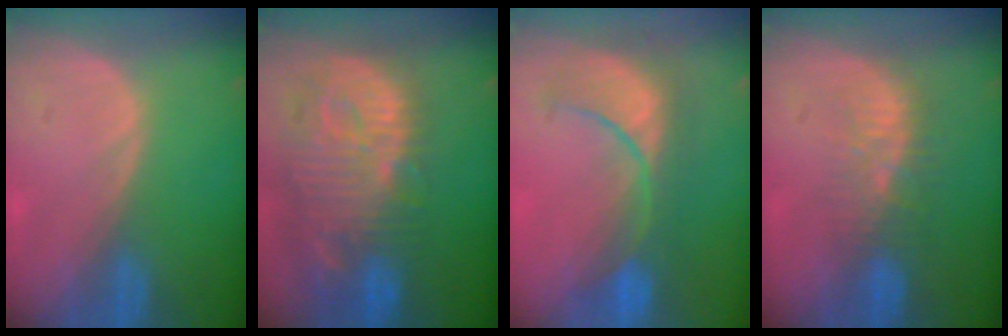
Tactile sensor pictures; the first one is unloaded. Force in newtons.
{"total": 13.6, "press": 11.8, "slide": 6.7}
{"total": 8.8, "press": 8.8, "slide": 0.5}
{"total": 6.0, "press": 5.7, "slide": 1.9}